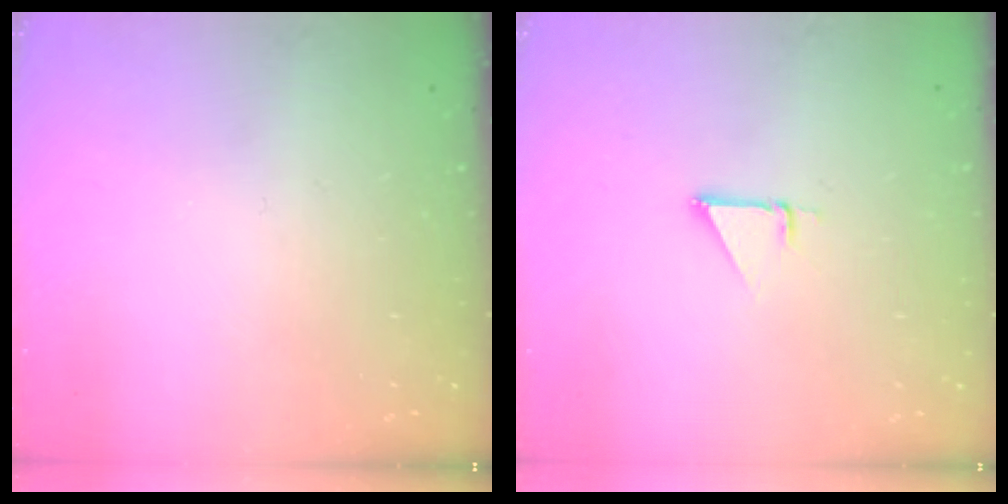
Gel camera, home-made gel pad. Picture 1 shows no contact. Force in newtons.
{"total": 2.3, "press": 2.3, "slide": 0.1}